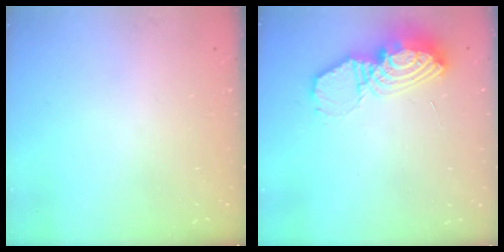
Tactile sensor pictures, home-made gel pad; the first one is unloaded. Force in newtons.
{"total": 13.0, "press": 12.9, "slide": 1.2}